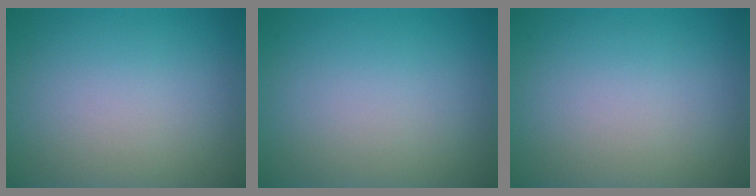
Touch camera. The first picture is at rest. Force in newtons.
{"total": 0.0}
{"total": 0.0}